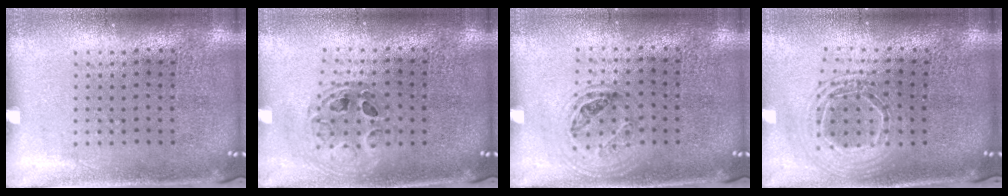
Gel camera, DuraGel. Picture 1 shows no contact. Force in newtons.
{"total": 0.7, "press": 0.7, "slide": 0.1}
{"total": 1.0, "press": 0.9, "slide": 0.4}
{"total": 2.0, "press": 1.5, "slide": 1.3}